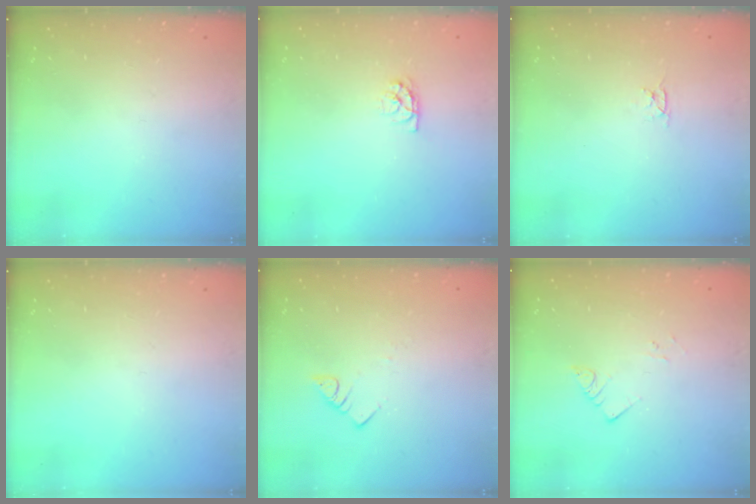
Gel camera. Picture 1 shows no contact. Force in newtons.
{"total": 3.9, "press": 3.9, "slide": 0.3}
{"total": 2.8, "press": 2.8, "slide": 0.3}
{"total": 0.0}
{"total": 2.8, "press": 2.8, "slide": 0.2}
{"total": 3.3, "press": 3.3, "slide": 0.2}